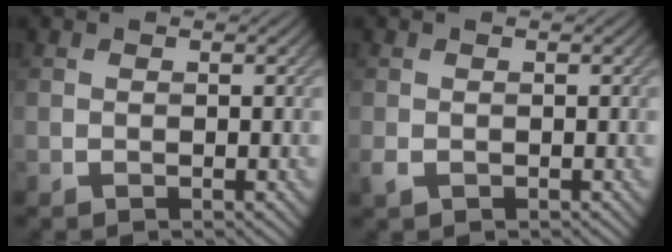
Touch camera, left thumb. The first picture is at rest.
{"total": 1.1, "force": [-0.5, 0.8, 0.6], "torque": [-0.021, -0.008, -0.008]}